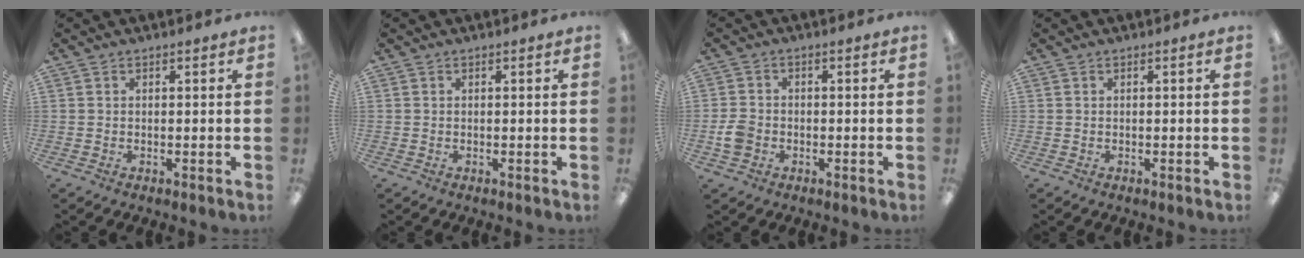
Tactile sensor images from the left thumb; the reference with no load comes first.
{"total": 0.0}
{"total": 4.1, "force": [-1.3, 3.4, 2.0], "torque": [-0.039, 0.006, -0.023]}
{"total": 0.0}